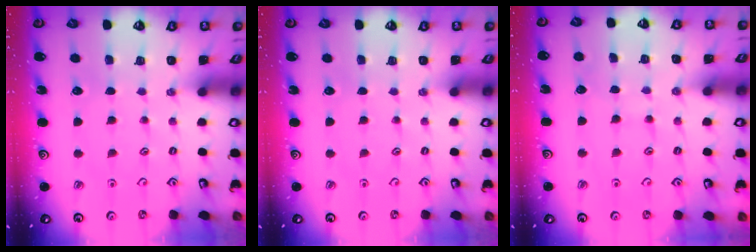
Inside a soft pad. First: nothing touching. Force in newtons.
{"total": 0.0}
{"total": 5.2, "press": 5.1, "slide": 0.7}